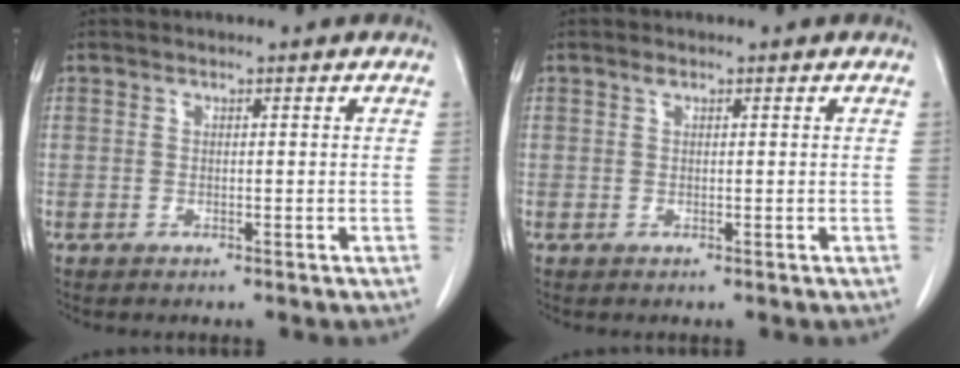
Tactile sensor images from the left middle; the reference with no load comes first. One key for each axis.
{"total": 0.6, "fx": 0.4, "fy": 0.3, "fz": 0.3, "tx": -0.007, "ty": 0.002, "tz": 0.006}